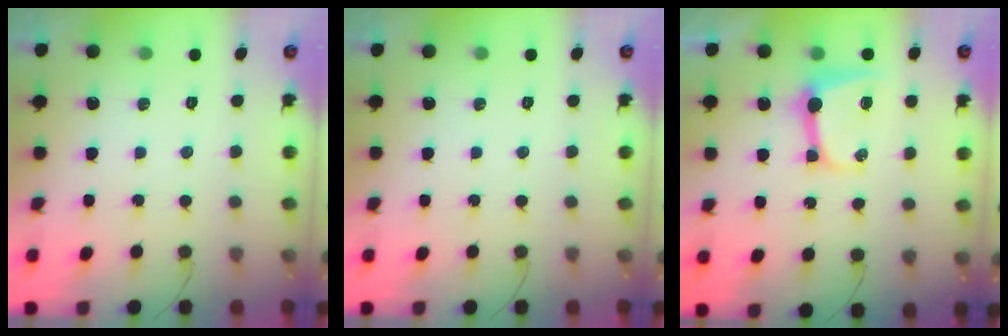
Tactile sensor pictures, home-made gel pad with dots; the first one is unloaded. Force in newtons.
{"total": 0.0}
{"total": 8.2, "press": 8.1, "slide": 0.9}